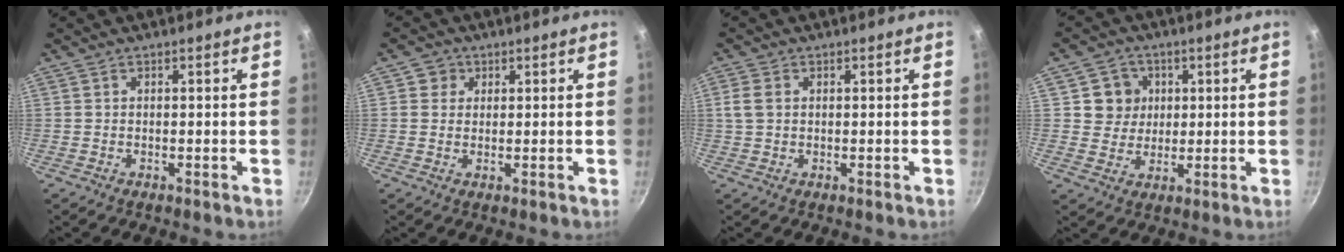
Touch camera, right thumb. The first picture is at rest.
{"total": 2.9, "force": [0.9, 2.8, 0.5], "torque": [0.016, -0.003, 0.007]}
{"total": 3.2, "force": [0.6, 2.3, 2.2], "torque": [-0.046, 0.006, 0.011]}
{"total": 6.6, "force": [1.6, 6.2, 1.6], "torque": [0.013, 0.000, 0.025]}